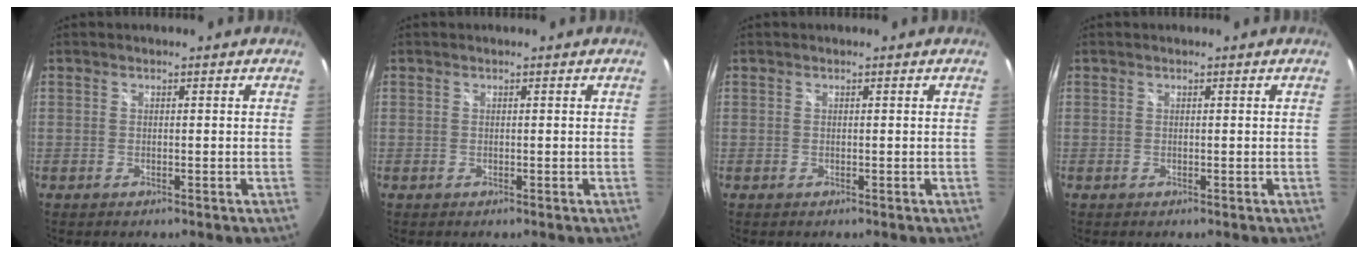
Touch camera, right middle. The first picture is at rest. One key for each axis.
{"total": 0.0}
{"total": 0.0}
{"total": 0.0}